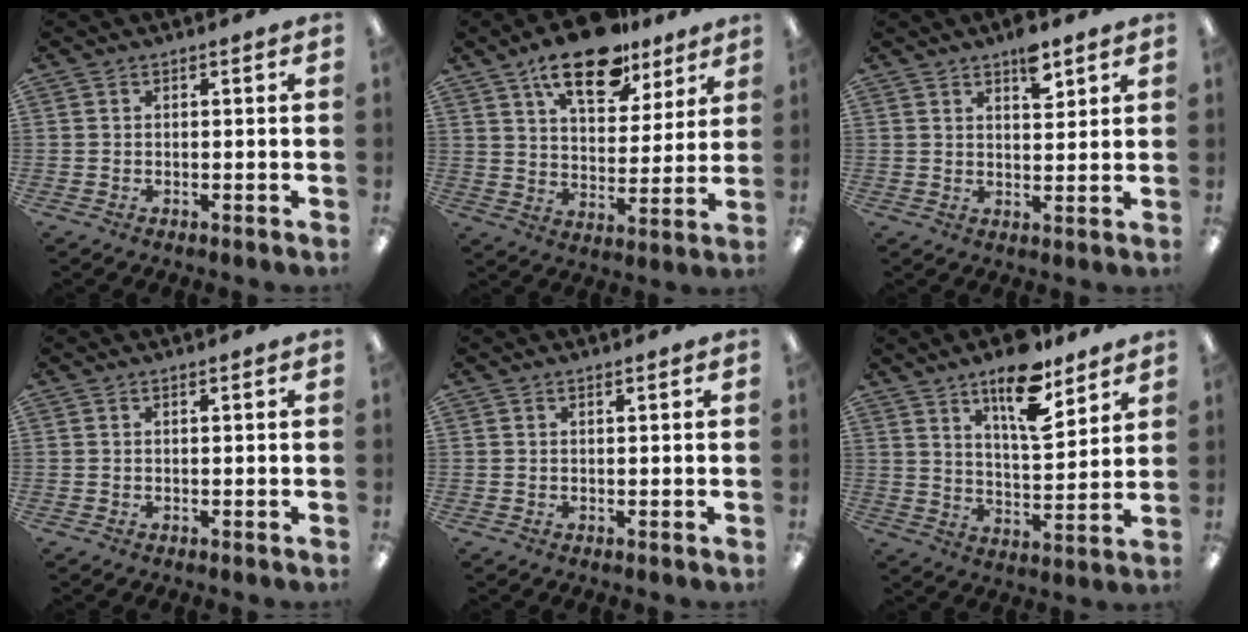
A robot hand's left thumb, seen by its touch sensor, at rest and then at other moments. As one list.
[{"total": 17.4, "force": [12.0, 8.0, 9.7], "torque": [-0.151, -0.057, 0.206]}, {"total": 6.6, "force": [4.5, 2.8, 3.9], "torque": [-0.040, -0.028, 0.072]}, {"total": 0.0}, {"total": 0.5, "force": [0.5, 0.1, 0.2], "torque": [-0.005, 0.000, 0.009]}, {"total": 15.2, "force": [10.6, 5.5, 9.5], "torque": [-0.144, -0.056, 0.175]}]